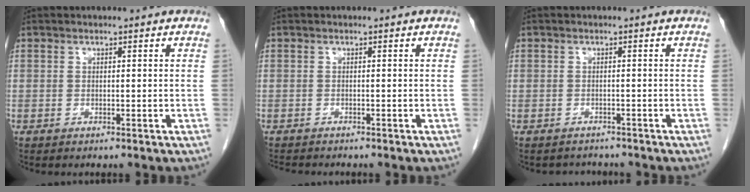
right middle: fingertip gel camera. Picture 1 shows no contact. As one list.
[{"total": 3.2, "force": [-2.9, 0.6, 1.1], "torque": [-0.021, -0.010, -0.042]}, {"total": 2.2, "force": [-1.9, 0.9, -0.6], "torque": [-0.002, -0.002, -0.031]}]